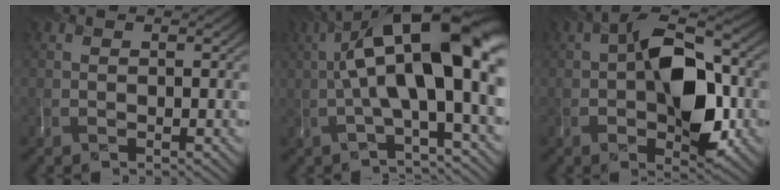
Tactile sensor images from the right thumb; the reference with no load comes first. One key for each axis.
{"total": 15.6, "fx": 1.4, "fy": 5.0, "fz": 14.7, "tx": -0.240, "ty": 0.030, "tz": 0.021}
{"total": 10.5, "fx": -1.6, "fy": 5.3, "fz": 9.0, "tx": -0.142, "ty": 0.010, "tz": -0.024}